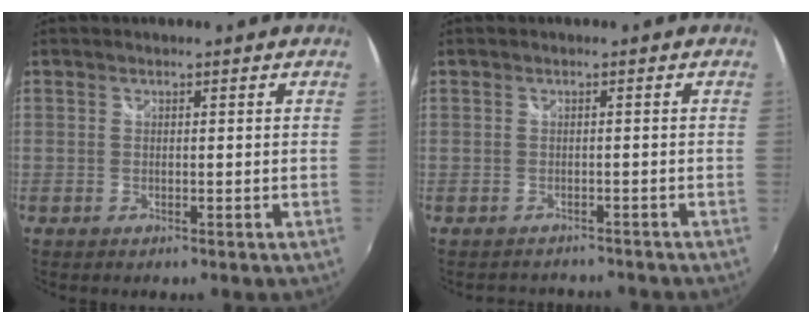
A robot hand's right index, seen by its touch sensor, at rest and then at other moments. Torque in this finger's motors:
{"motor_torque": [-1.45, -0.69, -1.03, -0.21]}